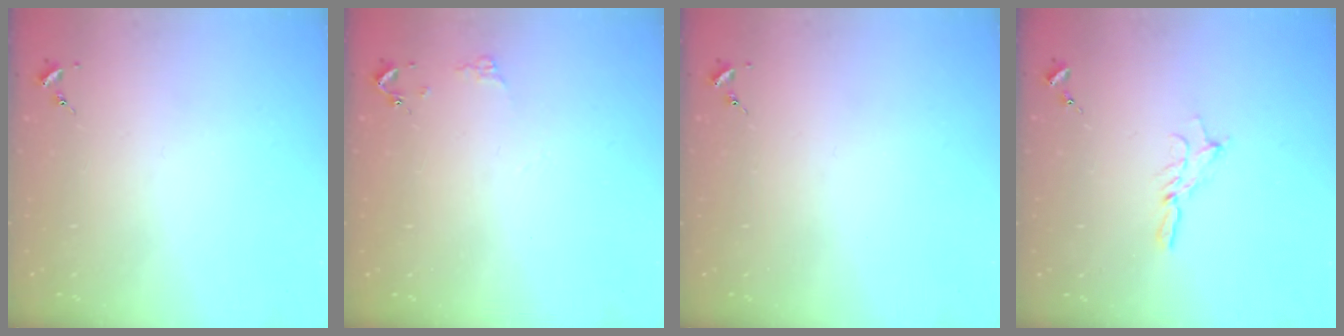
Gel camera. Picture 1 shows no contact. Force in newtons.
{"total": 4.4, "press": 4.4, "slide": 0.5}
{"total": 0.0}
{"total": 5.6, "press": 5.6, "slide": 0.3}